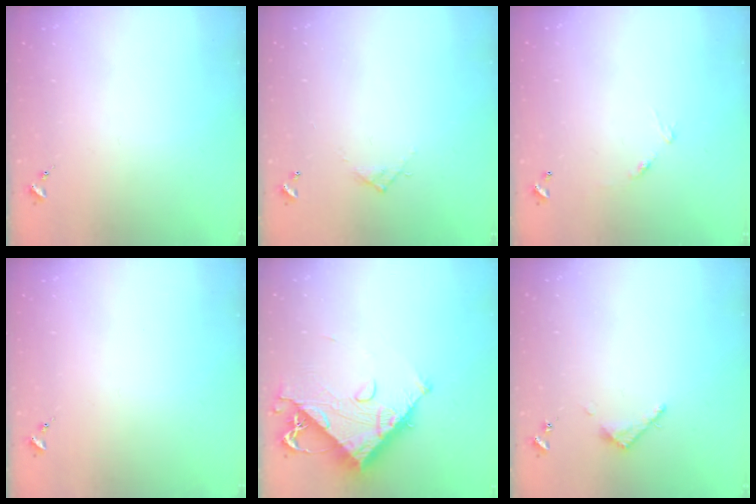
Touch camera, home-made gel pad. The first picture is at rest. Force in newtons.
{"total": 4.2, "press": 4.2, "slide": 0.2}
{"total": 7.0, "press": 7.0, "slide": 0.5}
{"total": 0.0}
{"total": 12.7, "press": 12.7, "slide": 1.5}
{"total": 3.5, "press": 3.5, "slide": 0.3}